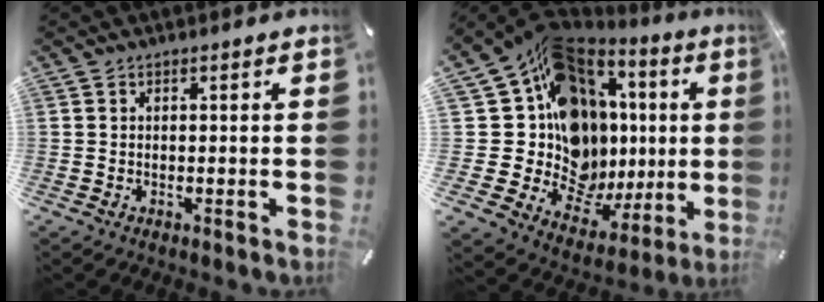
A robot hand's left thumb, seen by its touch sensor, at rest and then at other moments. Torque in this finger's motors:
{"motor_torque": [2.47, 2.54, 1.84, -0.93, 0.43]}